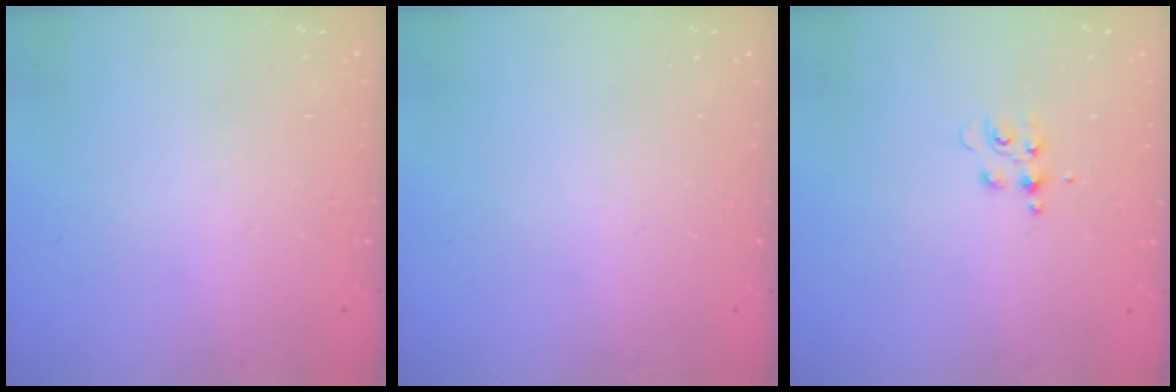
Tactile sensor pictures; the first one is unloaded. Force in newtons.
{"total": 0.0}
{"total": 4.9, "press": 4.8, "slide": 0.5}